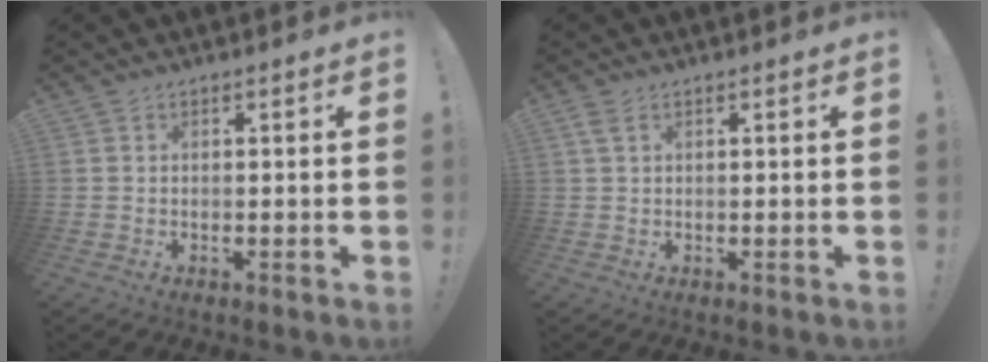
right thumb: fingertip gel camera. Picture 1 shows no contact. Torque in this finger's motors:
{"motor_torque": [0.00, -0.01, 0.11, 0.13, 0.17]}